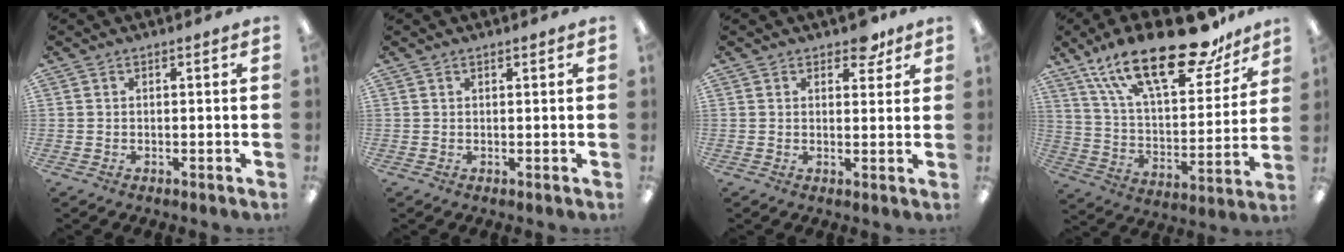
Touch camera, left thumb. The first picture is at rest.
{"total": 0.8, "force": [0.6, 0.3, 0.4], "torque": [-0.010, 0.001, 0.011]}
{"total": 5.4, "force": [3.7, 2.7, 2.7], "torque": [-0.021, -0.014, 0.061]}
{"total": 27.3, "force": [18.2, 10.1, 17.6], "torque": [-0.286, -0.103, 0.306]}